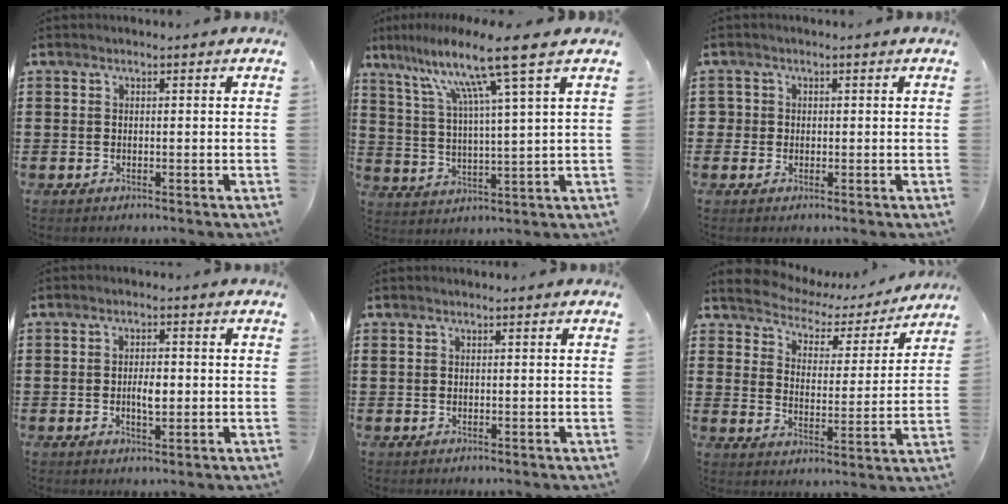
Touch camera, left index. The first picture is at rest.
{"total": 11.7, "force": [7.6, -0.3, 8.9], "torque": [-0.185, -0.030, 0.120]}
{"total": 1.4, "force": [0.0, 1.4, 0.1], "torque": [-0.009, 0.005, -0.002]}
{"total": 3.3, "force": [-0.2, 1.2, 3.0], "torque": [-0.050, 0.000, -0.007]}
{"total": 0.0}
{"total": 3.3, "force": [3.2, 0.9, -0.1], "torque": [-0.026, -0.028, 0.046]}